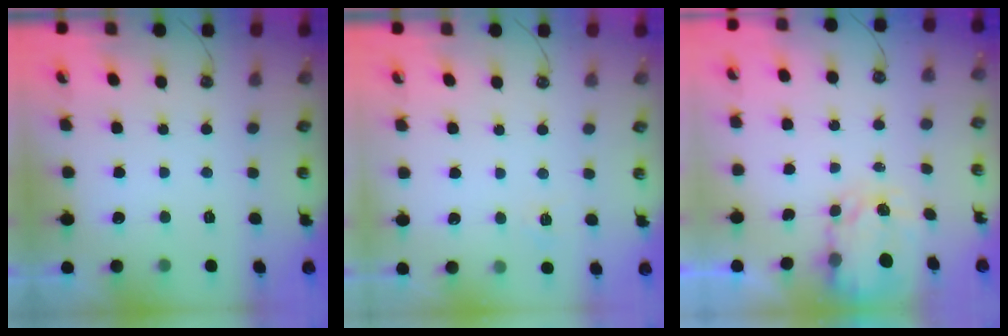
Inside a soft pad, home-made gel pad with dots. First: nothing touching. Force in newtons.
{"total": 4.3, "press": 4.3, "slide": 0.4}
{"total": 3.9, "press": 3.9, "slide": 0.3}